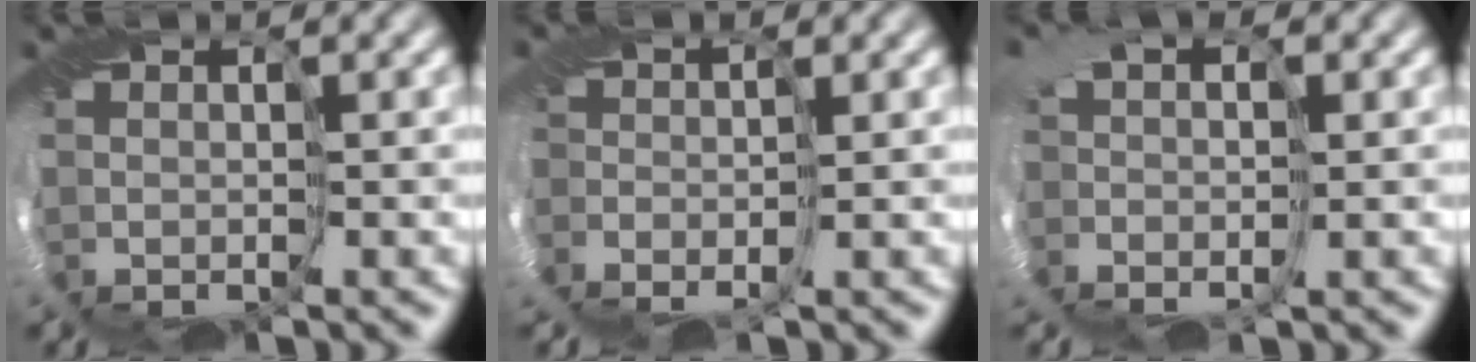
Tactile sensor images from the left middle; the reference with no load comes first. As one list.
[{"total": 2.2, "force": [-1.8, 1.1, 0.7], "torque": [-0.006, -0.003, -0.034]}, {"total": 2.4, "force": [-0.1, 1.4, 1.9], "torque": [-0.028, 0.005, -0.009]}]